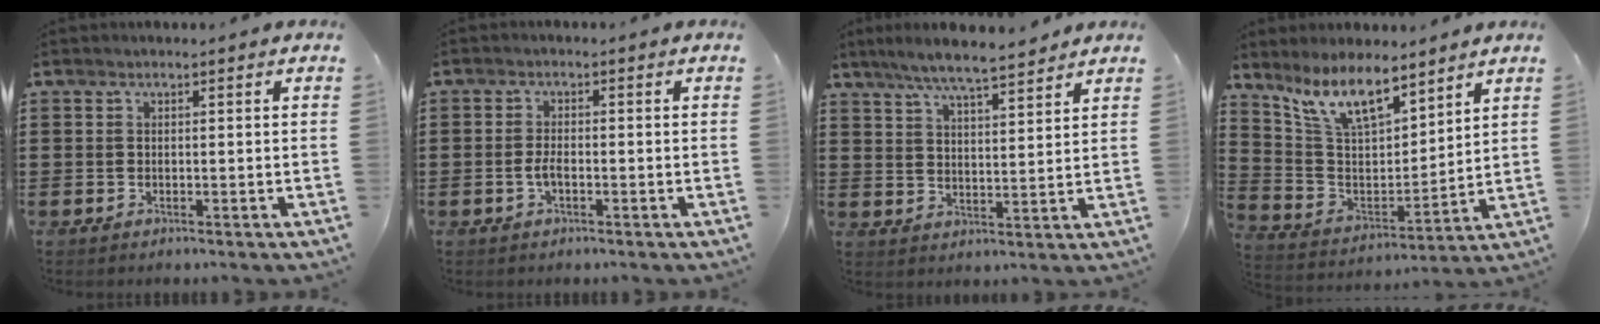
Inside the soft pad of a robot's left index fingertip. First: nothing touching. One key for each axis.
{"total": 2.3, "fx": -0.7, "fy": 0.8, "fz": 2.0, "tx": -0.054, "ty": -0.003, "tz": -0.019}
{"total": 6.3, "fx": 5.7, "fy": 0.2, "fz": 2.6, "tx": -0.070, "ty": -0.019, "tz": 0.102}
{"total": 10.1, "fx": 8.0, "fy": 2.9, "fz": 5.5, "tx": -0.133, "ty": -0.030, "tz": 0.149}